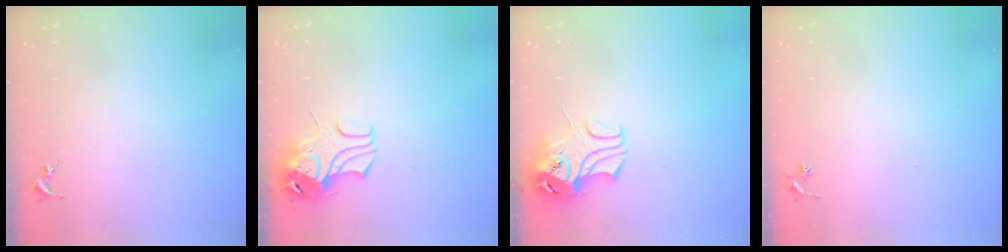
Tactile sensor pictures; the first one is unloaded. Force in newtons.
{"total": 9.7, "press": 9.6, "slide": 1.4}
{"total": 9.8, "press": 9.7, "slide": 1.6}
{"total": 2.9, "press": 2.9, "slide": 0.3}